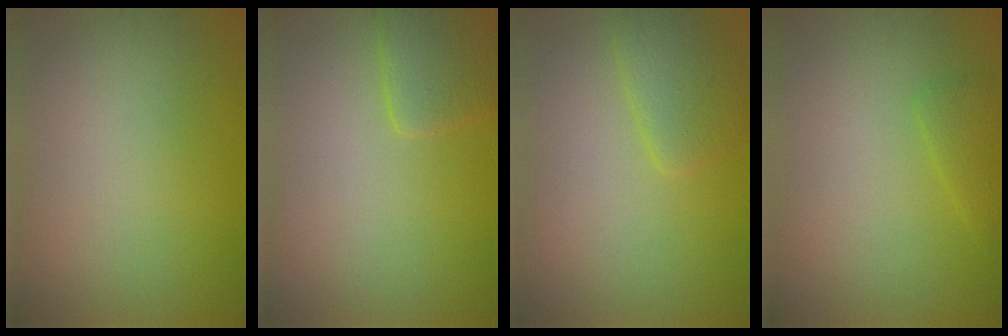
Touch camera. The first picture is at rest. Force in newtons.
{"total": 2.5, "press": 2.5, "slide": 0.2}
{"total": 2.6, "press": 2.6, "slide": 0.2}
{"total": 1.4, "press": 1.4, "slide": 0.1}